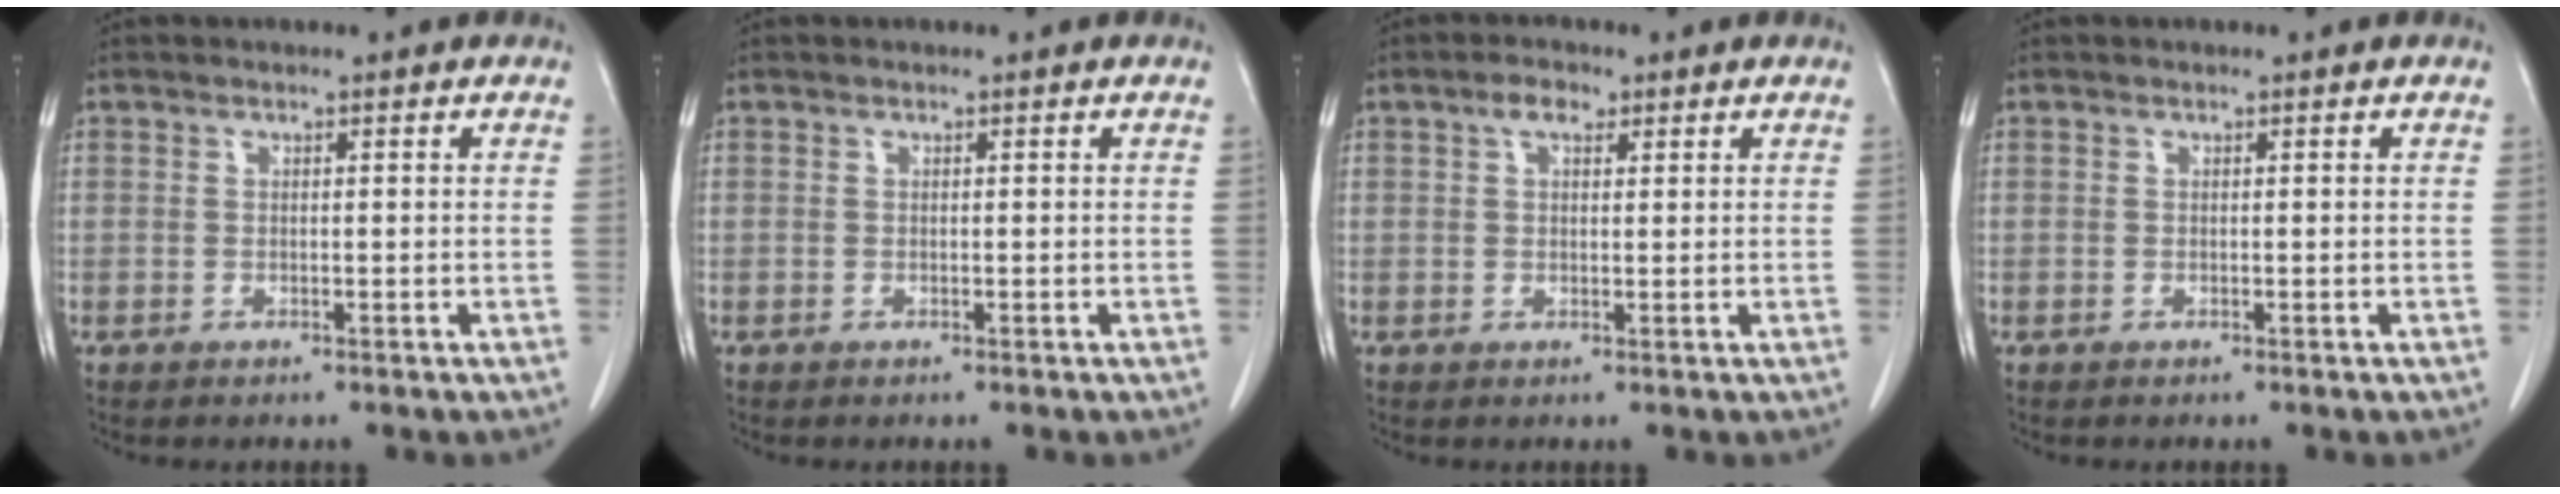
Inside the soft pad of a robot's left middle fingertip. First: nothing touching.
{"total": 0.0}
{"total": 2.6, "force": [1.4, 1.3, 1.8], "torque": [-0.037, 0.009, 0.025]}
{"total": 0.0}